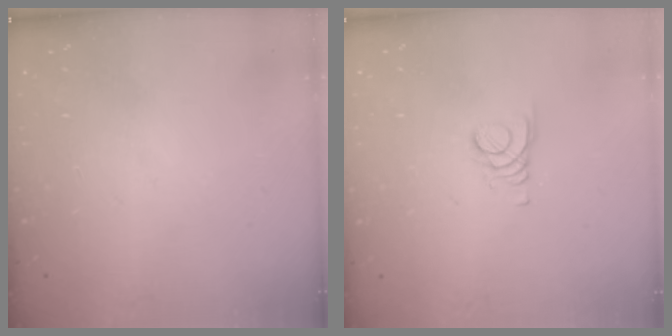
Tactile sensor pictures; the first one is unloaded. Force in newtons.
{"total": 1.6, "press": 1.6, "slide": 0.2}